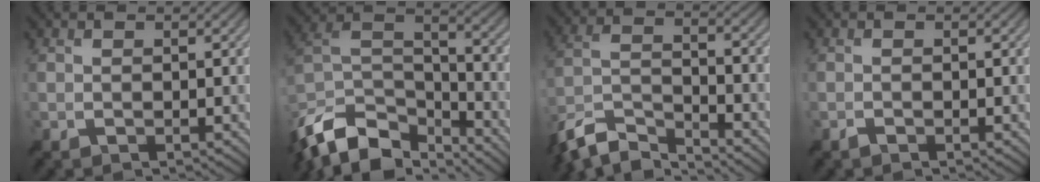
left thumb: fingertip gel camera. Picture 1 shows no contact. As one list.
[{"total": 14.2, "force": [-10.9, 6.6, 6.3], "torque": [-0.180, -0.003, -0.190]}, {"total": 9.8, "force": [-8.4, 2.3, 4.4], "torque": [-0.094, -0.009, -0.170]}, {"total": 0.7, "force": [-0.7, 0.2, 0.1], "torque": [-0.001, 0.000, -0.012]}]